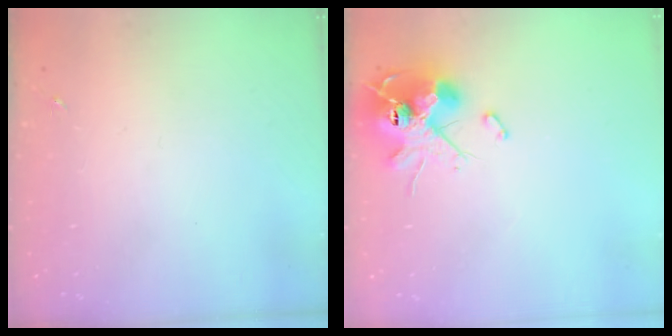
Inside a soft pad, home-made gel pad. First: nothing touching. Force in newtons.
{"total": 13.9, "press": 13.8, "slide": 1.3}